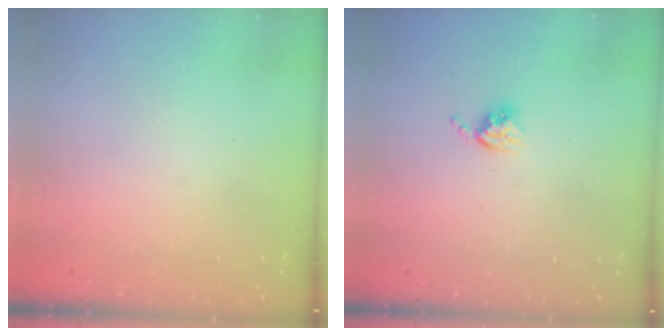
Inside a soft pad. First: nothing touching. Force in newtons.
{"total": 3.8, "press": 3.8, "slide": 0.5}